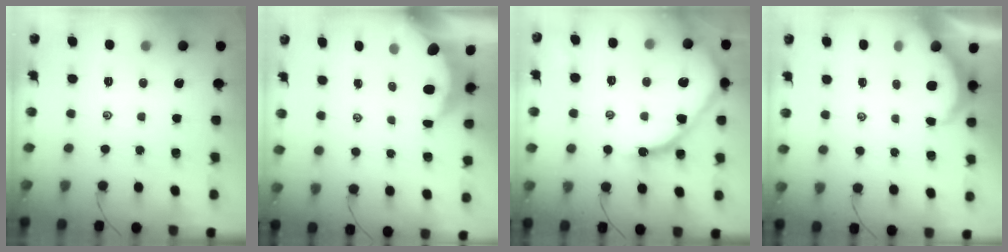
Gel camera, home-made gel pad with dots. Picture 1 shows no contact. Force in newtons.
{"total": 6.3, "press": 6.2, "slide": 0.9}
{"total": 14.3, "press": 14.3, "slide": 1.2}
{"total": 3.2, "press": 3.2, "slide": 0.4}